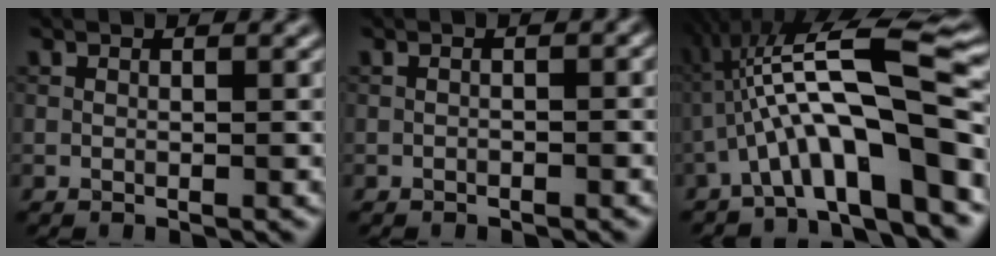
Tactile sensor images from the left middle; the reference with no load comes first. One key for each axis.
{"total": 0.8, "fx": -0.4, "fy": 0.2, "fz": 0.7, "tx": -0.014, "ty": -0.001, "tz": -0.012}
{"total": 11.2, "fx": -2.7, "fy": 2.2, "fz": 10.7, "tx": -0.172, "ty": 0.032, "tz": -0.045}